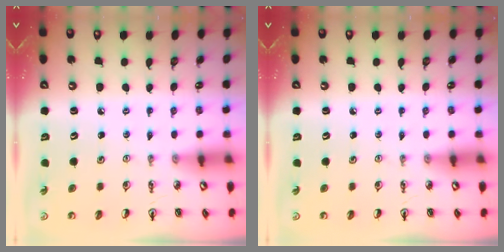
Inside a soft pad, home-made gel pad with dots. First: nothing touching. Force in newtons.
{"total": 0.0}